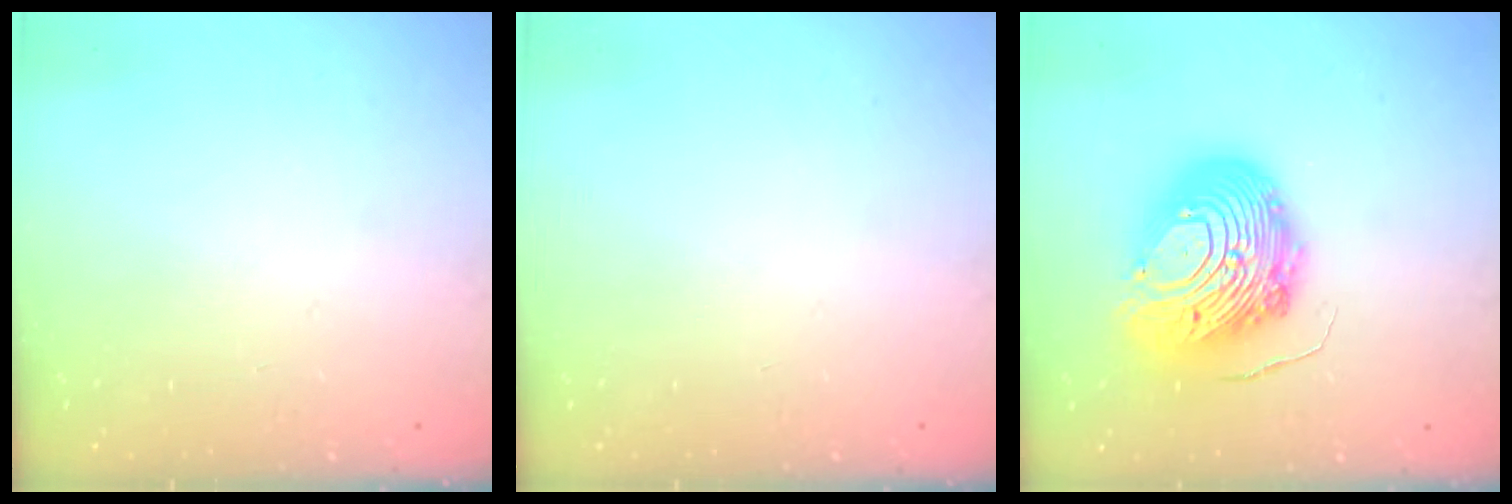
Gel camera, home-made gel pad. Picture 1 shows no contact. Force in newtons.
{"total": 0.0}
{"total": 16.1, "press": 16.0, "slide": 1.8}